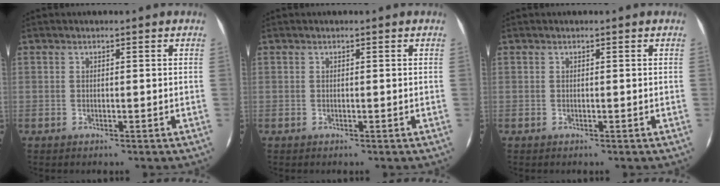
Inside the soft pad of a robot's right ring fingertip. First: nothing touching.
{"total": 0.0}
{"total": 0.0}